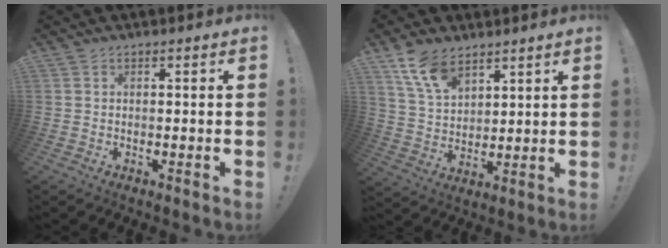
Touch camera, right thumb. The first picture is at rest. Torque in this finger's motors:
{"motor_torque": [0.43, 0.78, 0.00, 0.02, 0.01]}